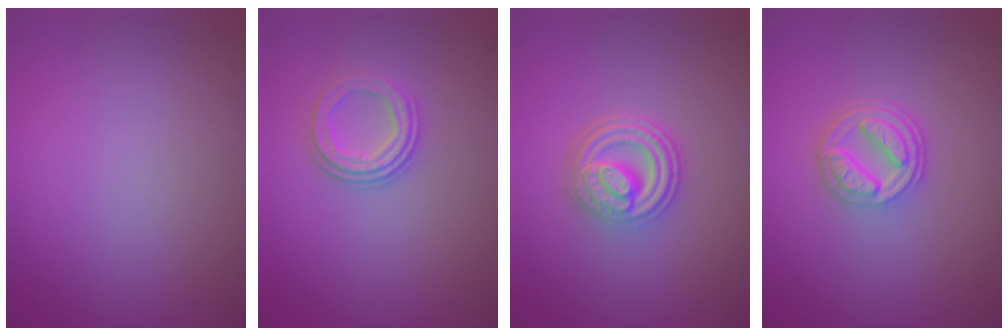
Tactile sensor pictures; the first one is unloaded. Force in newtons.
{"total": 2.7, "press": 2.3, "slide": 1.4}
{"total": 4.6, "press": 3.3, "slide": 3.2}
{"total": 4.3, "press": 3.3, "slide": 2.8}